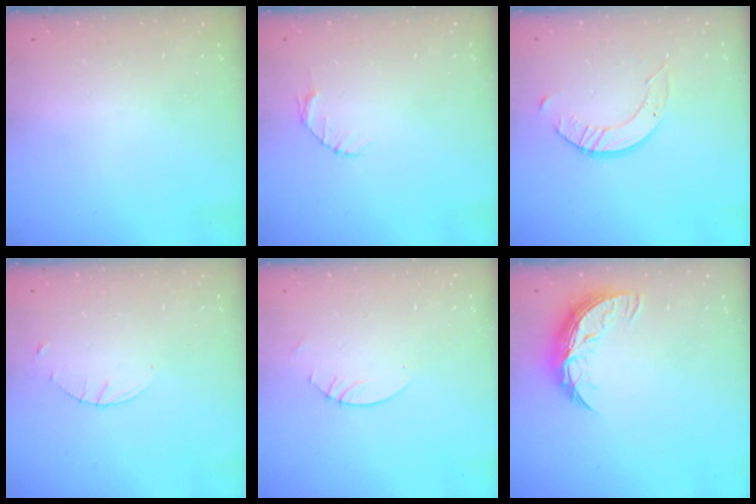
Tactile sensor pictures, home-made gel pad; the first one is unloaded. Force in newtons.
{"total": 2.6, "press": 2.6, "slide": 0.3}
{"total": 3.5, "press": 3.5, "slide": 0.3}
{"total": 1.6, "press": 1.6, "slide": 0.2}
{"total": 2.7, "press": 2.7, "slide": 0.2}
{"total": 9.1, "press": 9.1, "slide": 0.4}